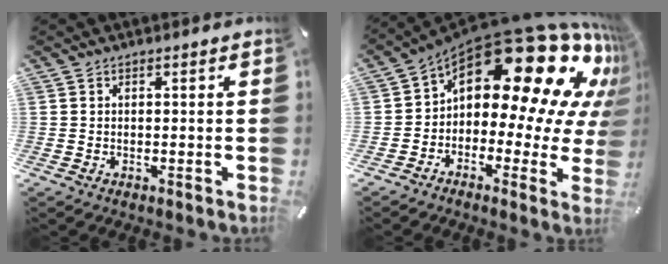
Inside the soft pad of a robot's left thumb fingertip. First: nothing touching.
{"total": 24.1, "force": [12.6, 11.8, 16.9], "torque": [-0.268, -0.100, 0.212]}